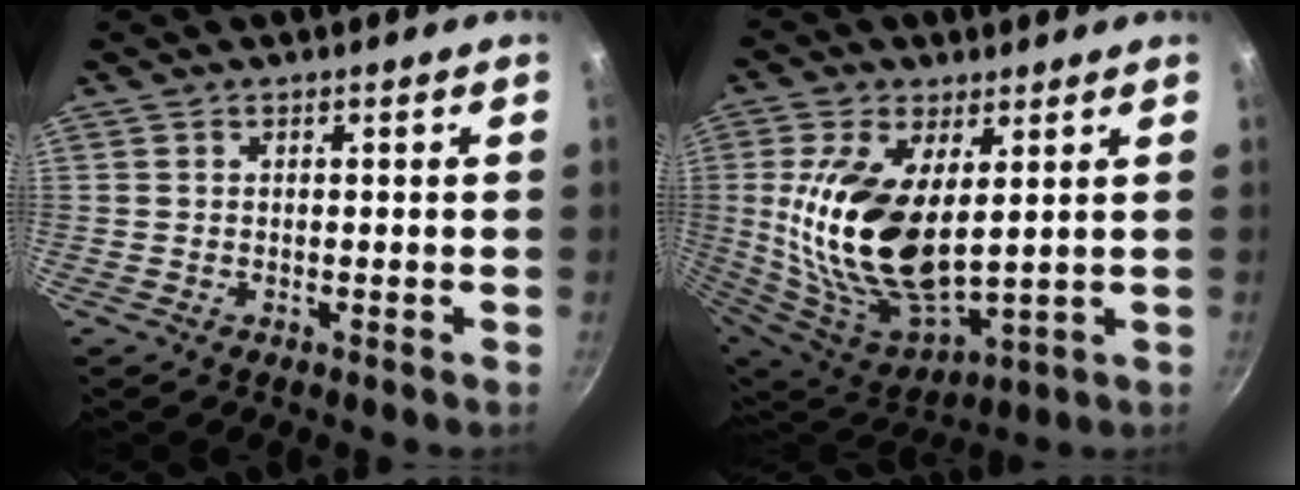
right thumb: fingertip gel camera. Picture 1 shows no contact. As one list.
[{"total": 19.5, "force": [3.5, 10.1, 16.3], "torque": [-0.325, -0.036, 0.080]}]